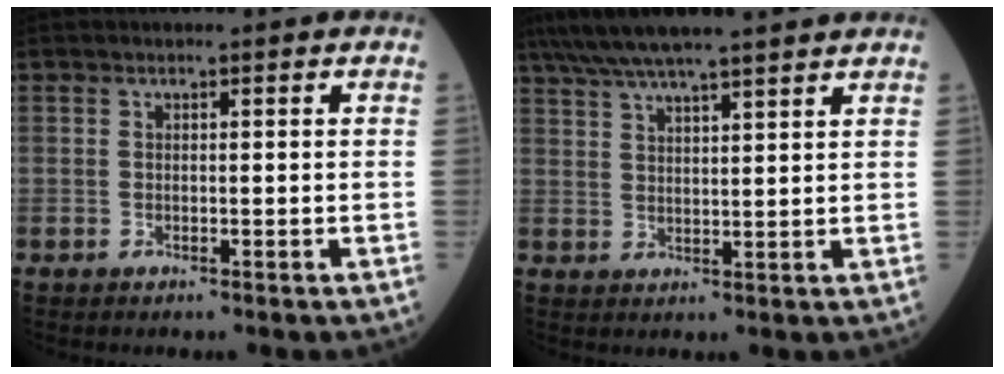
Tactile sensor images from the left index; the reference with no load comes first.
{"total": 14.6, "force": [12.5, 0.7, 7.4], "torque": [-0.137, 0.038, 0.193]}